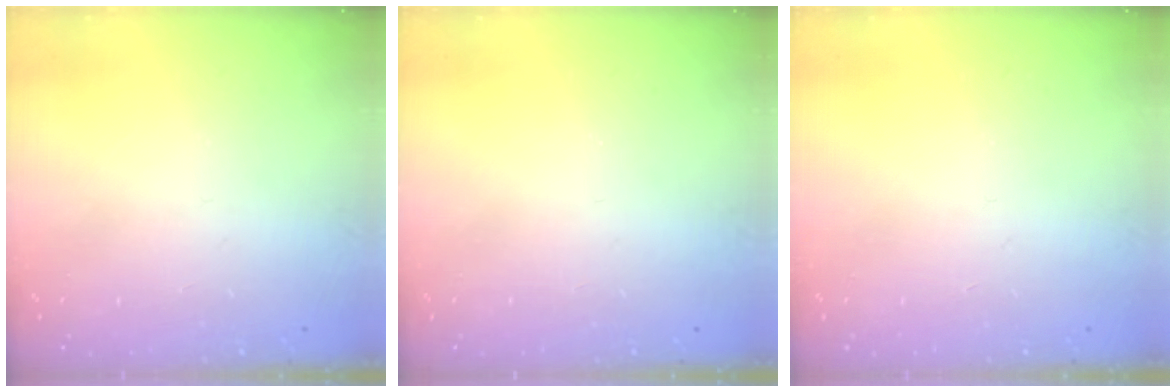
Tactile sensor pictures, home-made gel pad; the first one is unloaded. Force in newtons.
{"total": 0.0}
{"total": 0.0}